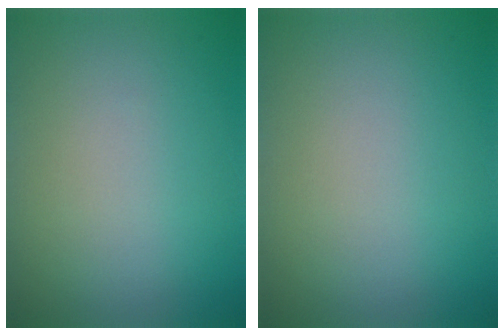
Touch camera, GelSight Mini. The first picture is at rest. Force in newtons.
{"total": 0.0}